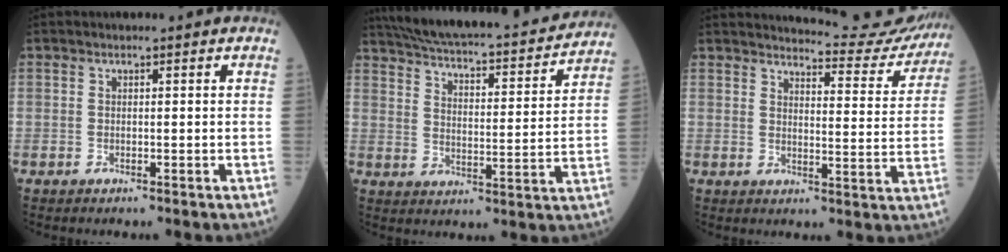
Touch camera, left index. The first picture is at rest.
{"total": 23.3, "force": [21.0, 3.4, 9.5], "torque": [-0.159, -0.012, 0.282]}
{"total": 13.8, "force": [13.7, 1.1, 1.5], "torque": [-0.007, -0.061, 0.147]}